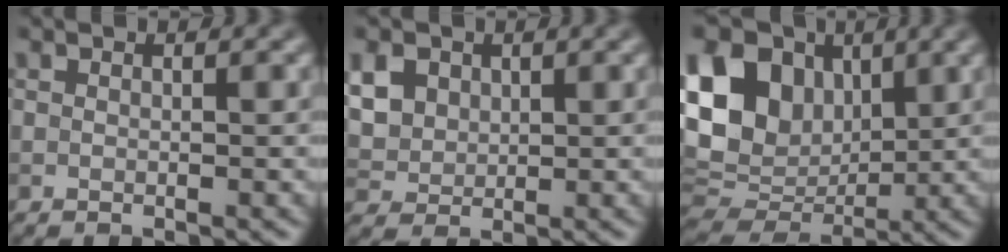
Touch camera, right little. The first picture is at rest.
{"total": 5.8, "force": [2.1, 4.5, 2.9], "torque": [-0.094, 0.019, 0.043]}
{"total": 13.8, "force": [3.6, 10.3, 8.5], "torque": [-0.185, 0.022, 0.068]}